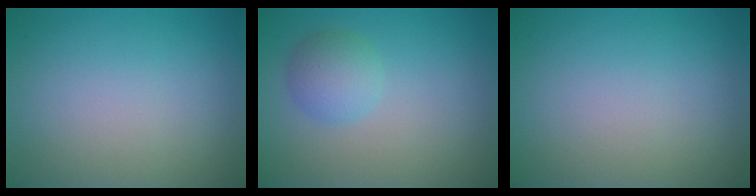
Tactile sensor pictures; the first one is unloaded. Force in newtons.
{"total": 2.6, "press": 2.6, "slide": 0.1}
{"total": 0.0}